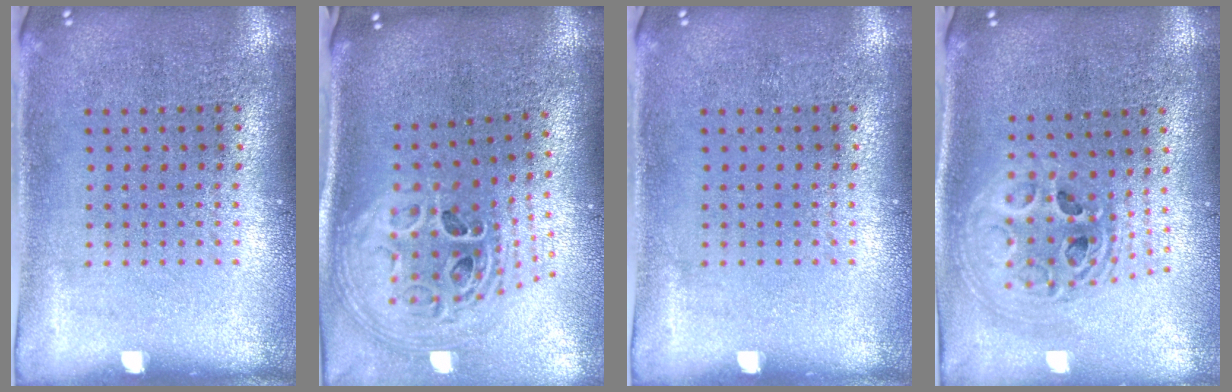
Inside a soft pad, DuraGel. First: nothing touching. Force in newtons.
{"total": 2.8, "press": 2.0, "slide": 2.0}
{"total": 0.0}
{"total": 2.3, "press": 1.8, "slide": 1.4}